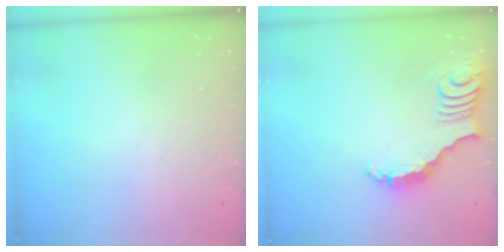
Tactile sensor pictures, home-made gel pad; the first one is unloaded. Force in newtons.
{"total": 3.5, "press": 3.5, "slide": 0.5}